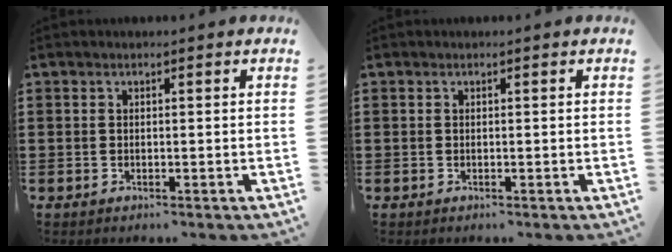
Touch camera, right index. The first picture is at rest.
{"total": 0.0}